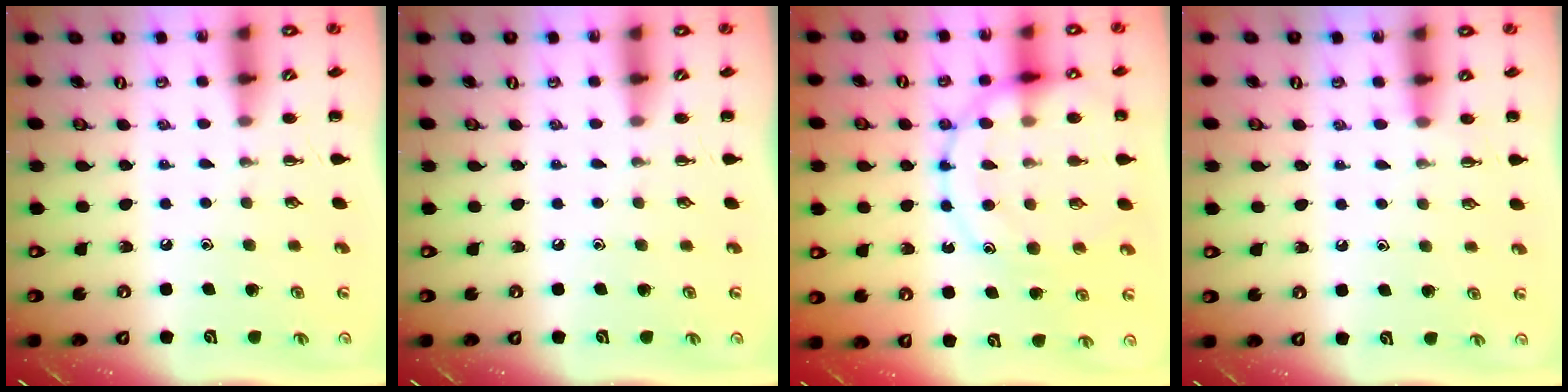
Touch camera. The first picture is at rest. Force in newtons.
{"total": 0.0}
{"total": 19.5, "press": 19.3, "slide": 2.5}
{"total": 6.0, "press": 5.8, "slide": 1.5}